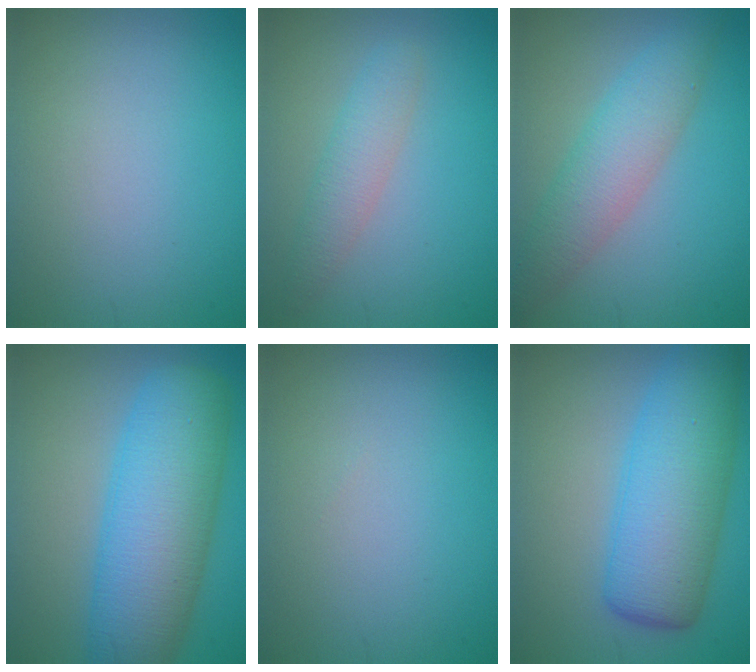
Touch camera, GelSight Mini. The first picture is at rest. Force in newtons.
{"total": 2.6, "press": 2.6, "slide": 0.2}
{"total": 4.5, "press": 4.5, "slide": 0.1}
{"total": 9.7, "press": 9.7, "slide": 0.2}
{"total": 0.0}
{"total": 8.2, "press": 8.2, "slide": 0.2}